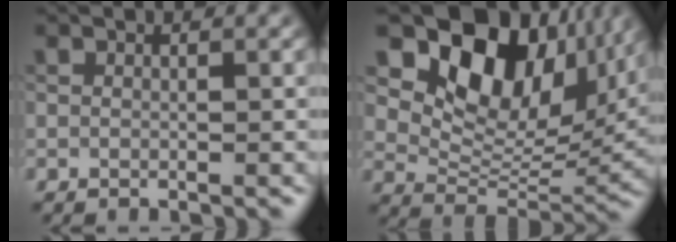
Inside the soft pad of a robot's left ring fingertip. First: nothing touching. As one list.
[{"total": 12.3, "force": [6.7, 7.3, 7.4], "torque": [-0.129, 0.000, 0.122]}]